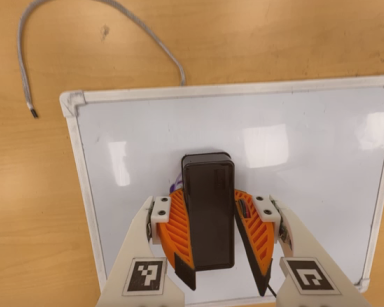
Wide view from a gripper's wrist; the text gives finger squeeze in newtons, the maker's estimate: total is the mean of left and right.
{"total": 14.3, "left": 16.1, "right": 12.6}